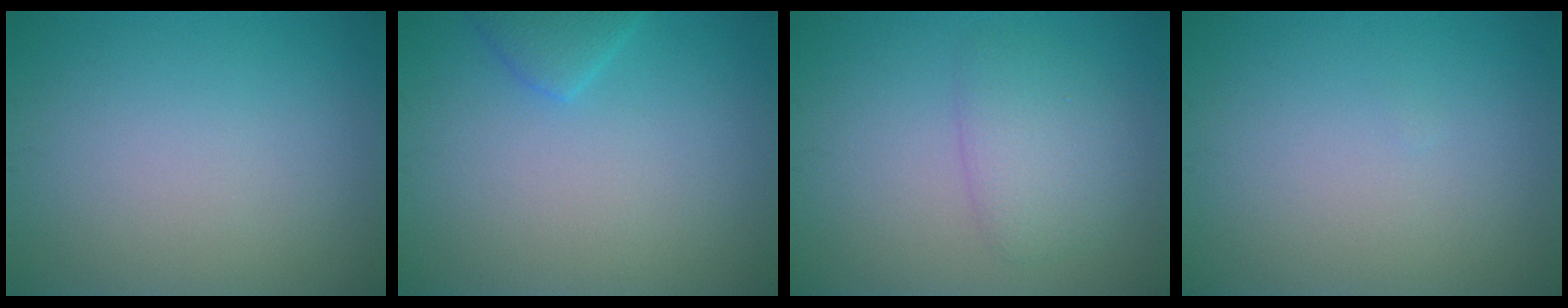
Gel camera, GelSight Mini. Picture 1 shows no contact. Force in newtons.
{"total": 1.8, "press": 1.8, "slide": 0.1}
{"total": 2.9, "press": 2.9, "slide": 0.2}
{"total": 0.0}